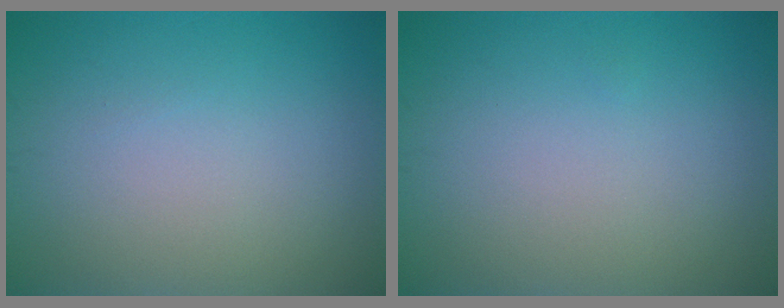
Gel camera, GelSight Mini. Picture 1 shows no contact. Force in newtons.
{"total": 0.0}